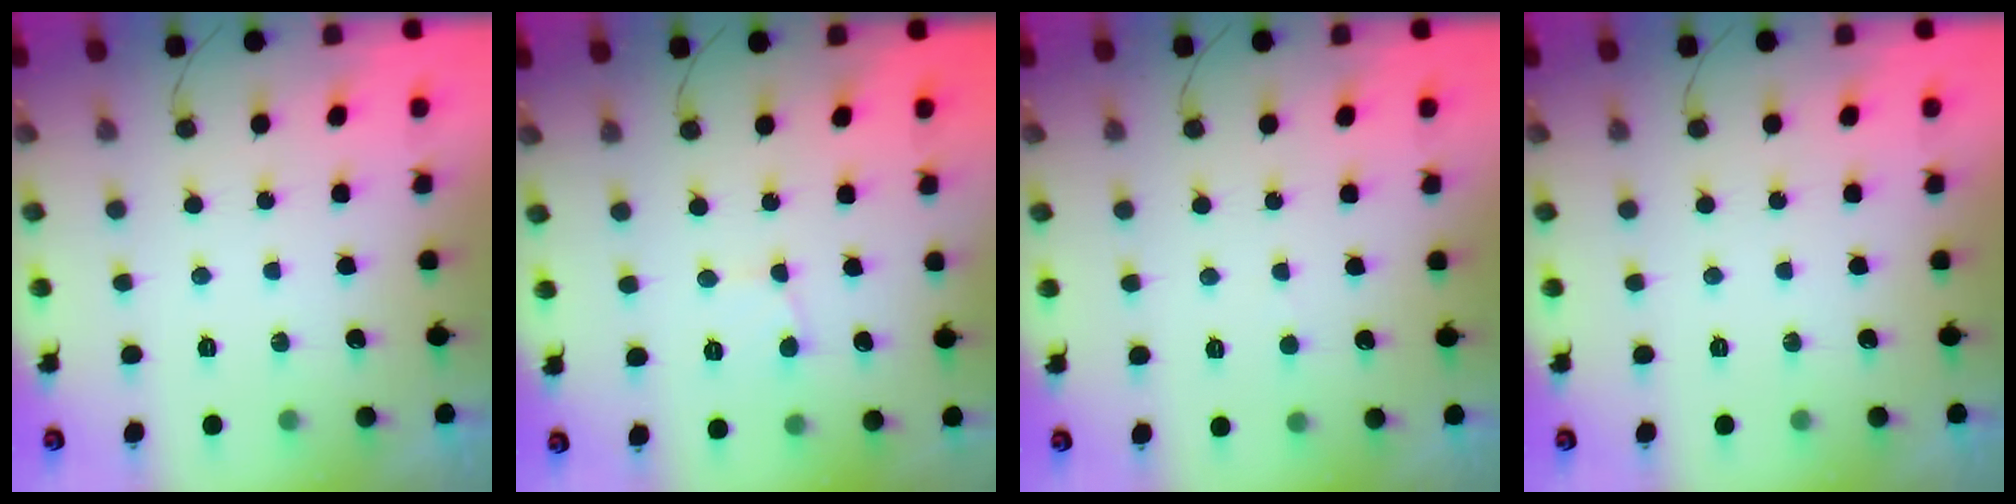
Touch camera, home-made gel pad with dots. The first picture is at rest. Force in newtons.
{"total": 2.9, "press": 2.8, "slide": 0.3}
{"total": 3.4, "press": 3.4, "slide": 0.4}
{"total": 0.0}